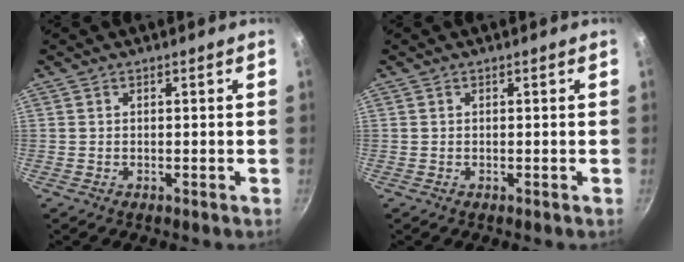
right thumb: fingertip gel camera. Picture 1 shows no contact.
{"total": 0.0}